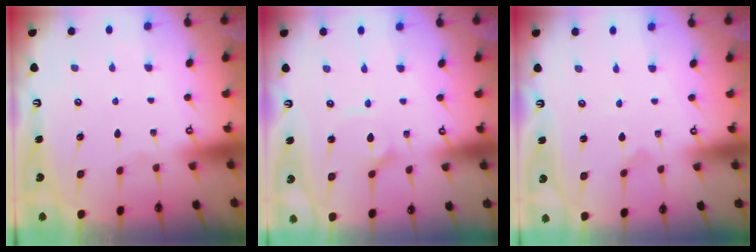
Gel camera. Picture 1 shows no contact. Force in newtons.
{"total": 2.3, "press": 2.2, "slide": 0.7}
{"total": 0.0}